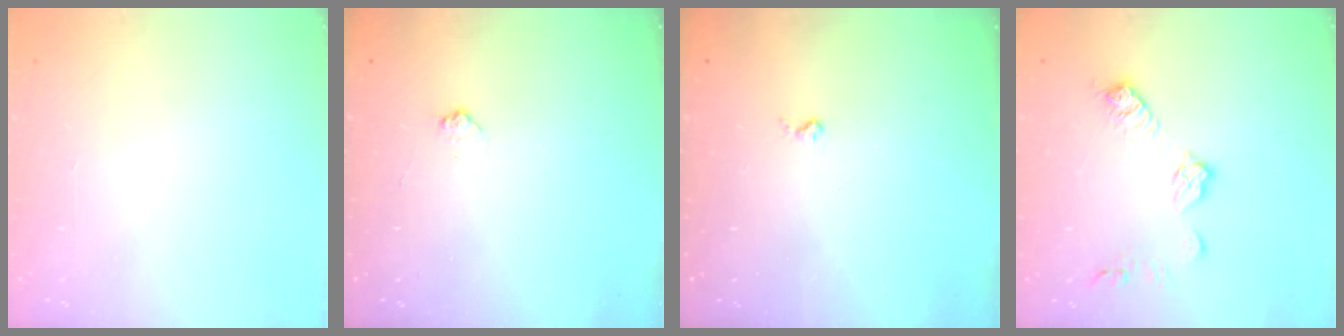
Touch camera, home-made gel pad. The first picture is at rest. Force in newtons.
{"total": 4.5, "press": 4.5, "slide": 0.6}
{"total": 2.0, "press": 2.0, "slide": 0.4}
{"total": 9.4, "press": 9.4, "slide": 0.2}